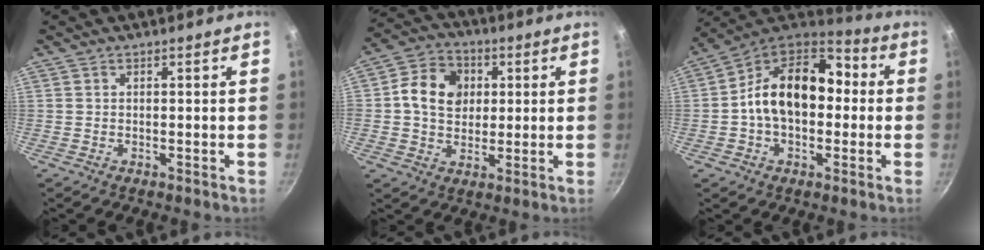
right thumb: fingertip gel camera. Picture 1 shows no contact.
{"total": 10.7, "force": [1.8, 8.7, 5.8], "torque": [-0.078, 0.008, 0.017]}
{"total": 18.1, "force": [0.1, 12.4, 13.2], "torque": [-0.182, 0.048, -0.018]}